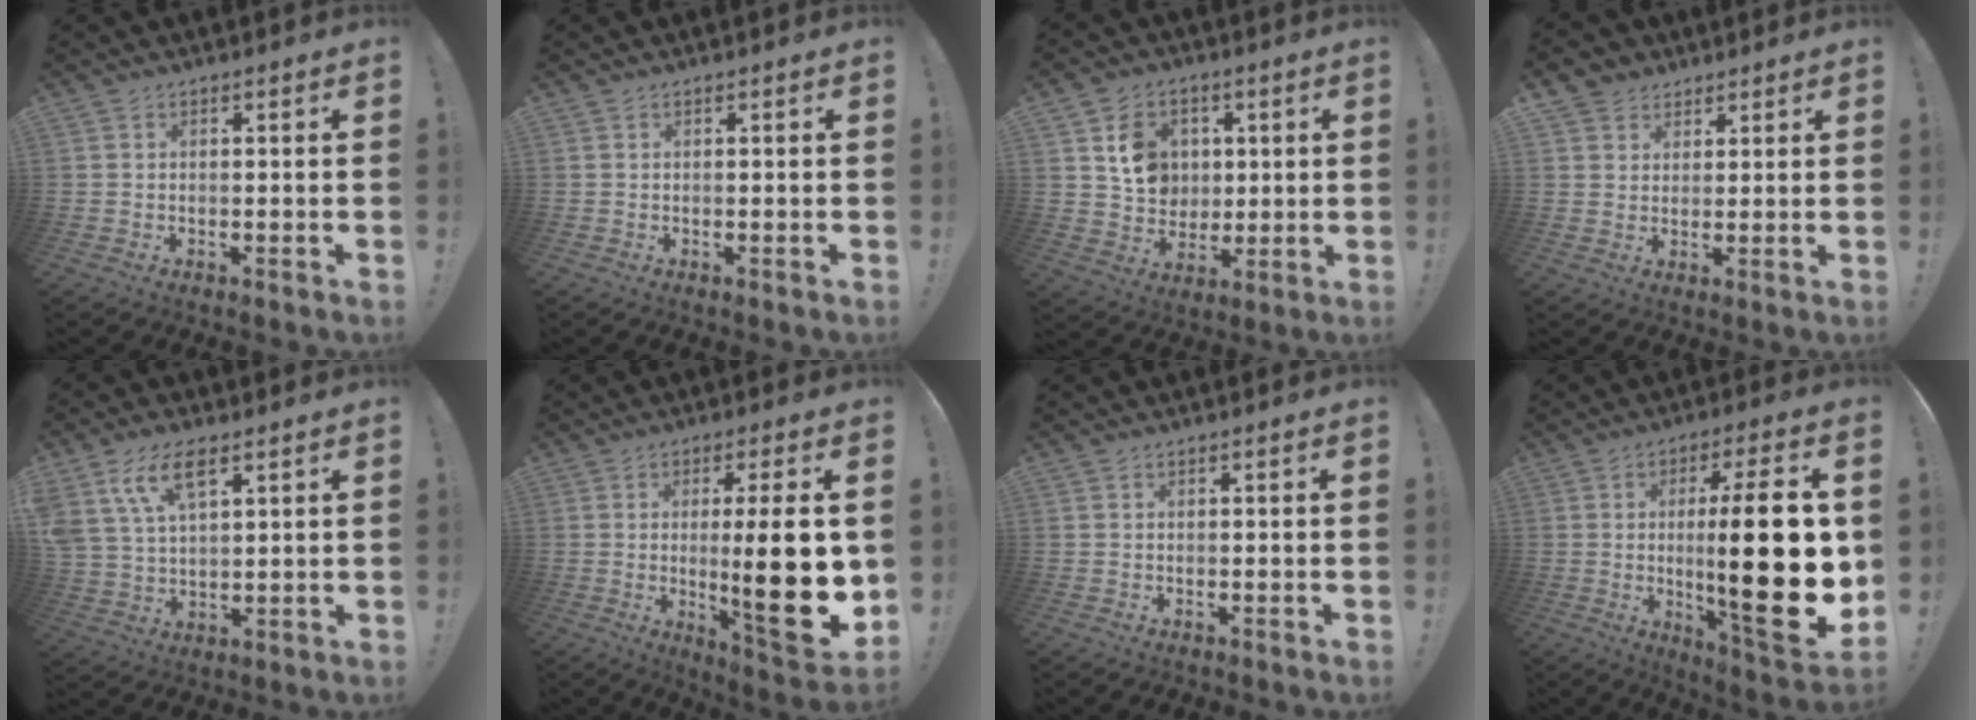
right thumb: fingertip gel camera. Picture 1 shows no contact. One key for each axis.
{"total": 0.0}
{"total": 10.8, "fx": 3.1, "fy": 9.7, "fz": 3.7, "tx": -0.050, "ty": -0.006, "tz": 0.070}
{"total": 5.1, "fx": 2.9, "fy": 4.1, "fz": 0.4, "tx": -0.004, "ty": -0.019, "tz": 0.057}
{"total": 11.3, "fx": 6.4, "fy": 5.5, "fz": 7.5, "tx": -0.150, "ty": -0.015, "tz": 0.122}
{"total": 18.2, "fx": -0.5, "fy": 2.8, "fz": 18.0, "tx": -0.255, "ty": -0.021, "tz": -0.005}
{"total": 0.0}
{"total": 25.6, "fx": -0.2, "fy": 4.9, "fz": 25.2, "tx": -0.419, "ty": -0.025, "tz": -0.005}